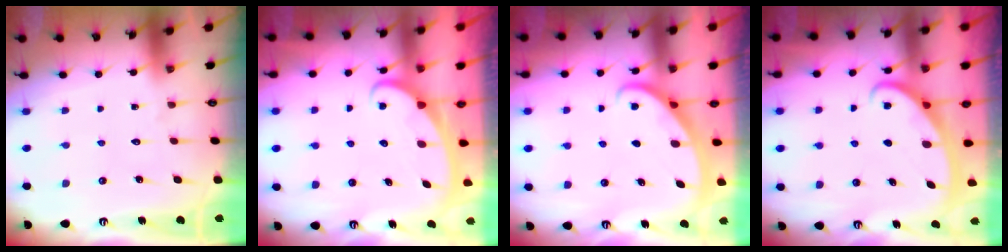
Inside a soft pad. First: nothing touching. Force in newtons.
{"total": 2.5, "press": 2.4, "slide": 0.4}
{"total": 2.7, "press": 2.7, "slide": 0.1}
{"total": 2.8, "press": 2.8, "slide": 0.4}